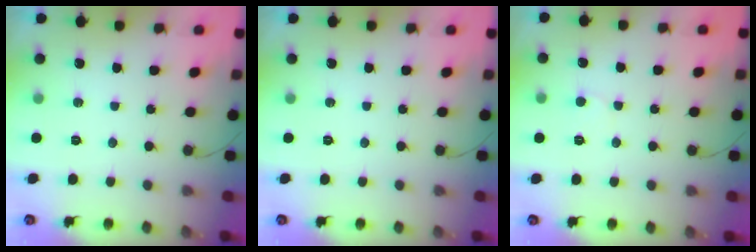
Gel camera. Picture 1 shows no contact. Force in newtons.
{"total": 0.0}
{"total": 5.1, "press": 5.0, "slide": 0.6}